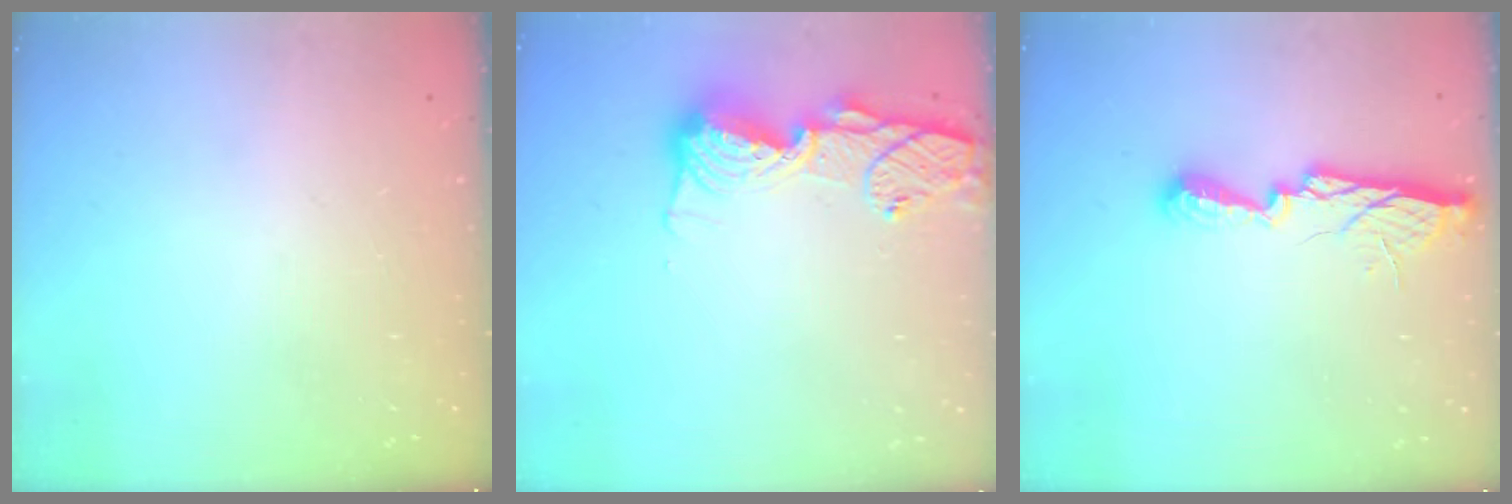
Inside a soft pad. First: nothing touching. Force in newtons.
{"total": 14.3, "press": 14.2, "slide": 1.3}
{"total": 10.1, "press": 10.1, "slide": 0.7}